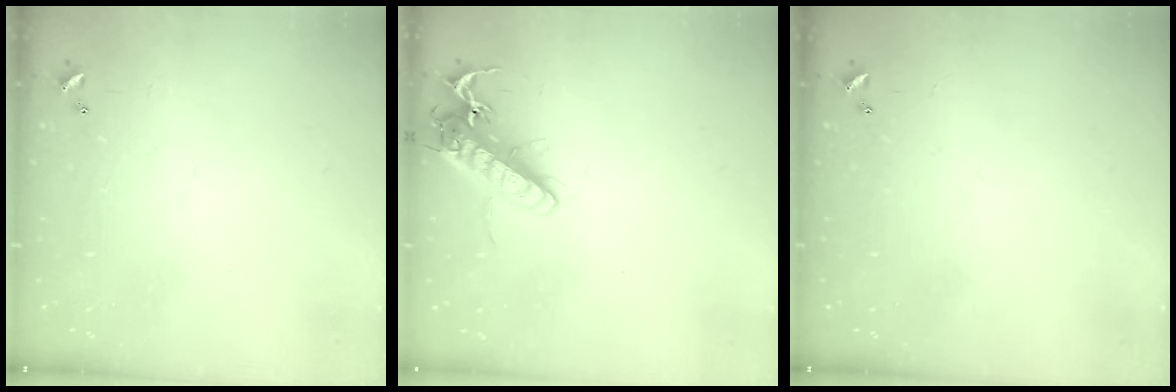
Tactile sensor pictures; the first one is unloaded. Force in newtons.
{"total": 16.5, "press": 16.3, "slide": 2.7}
{"total": 0.0}